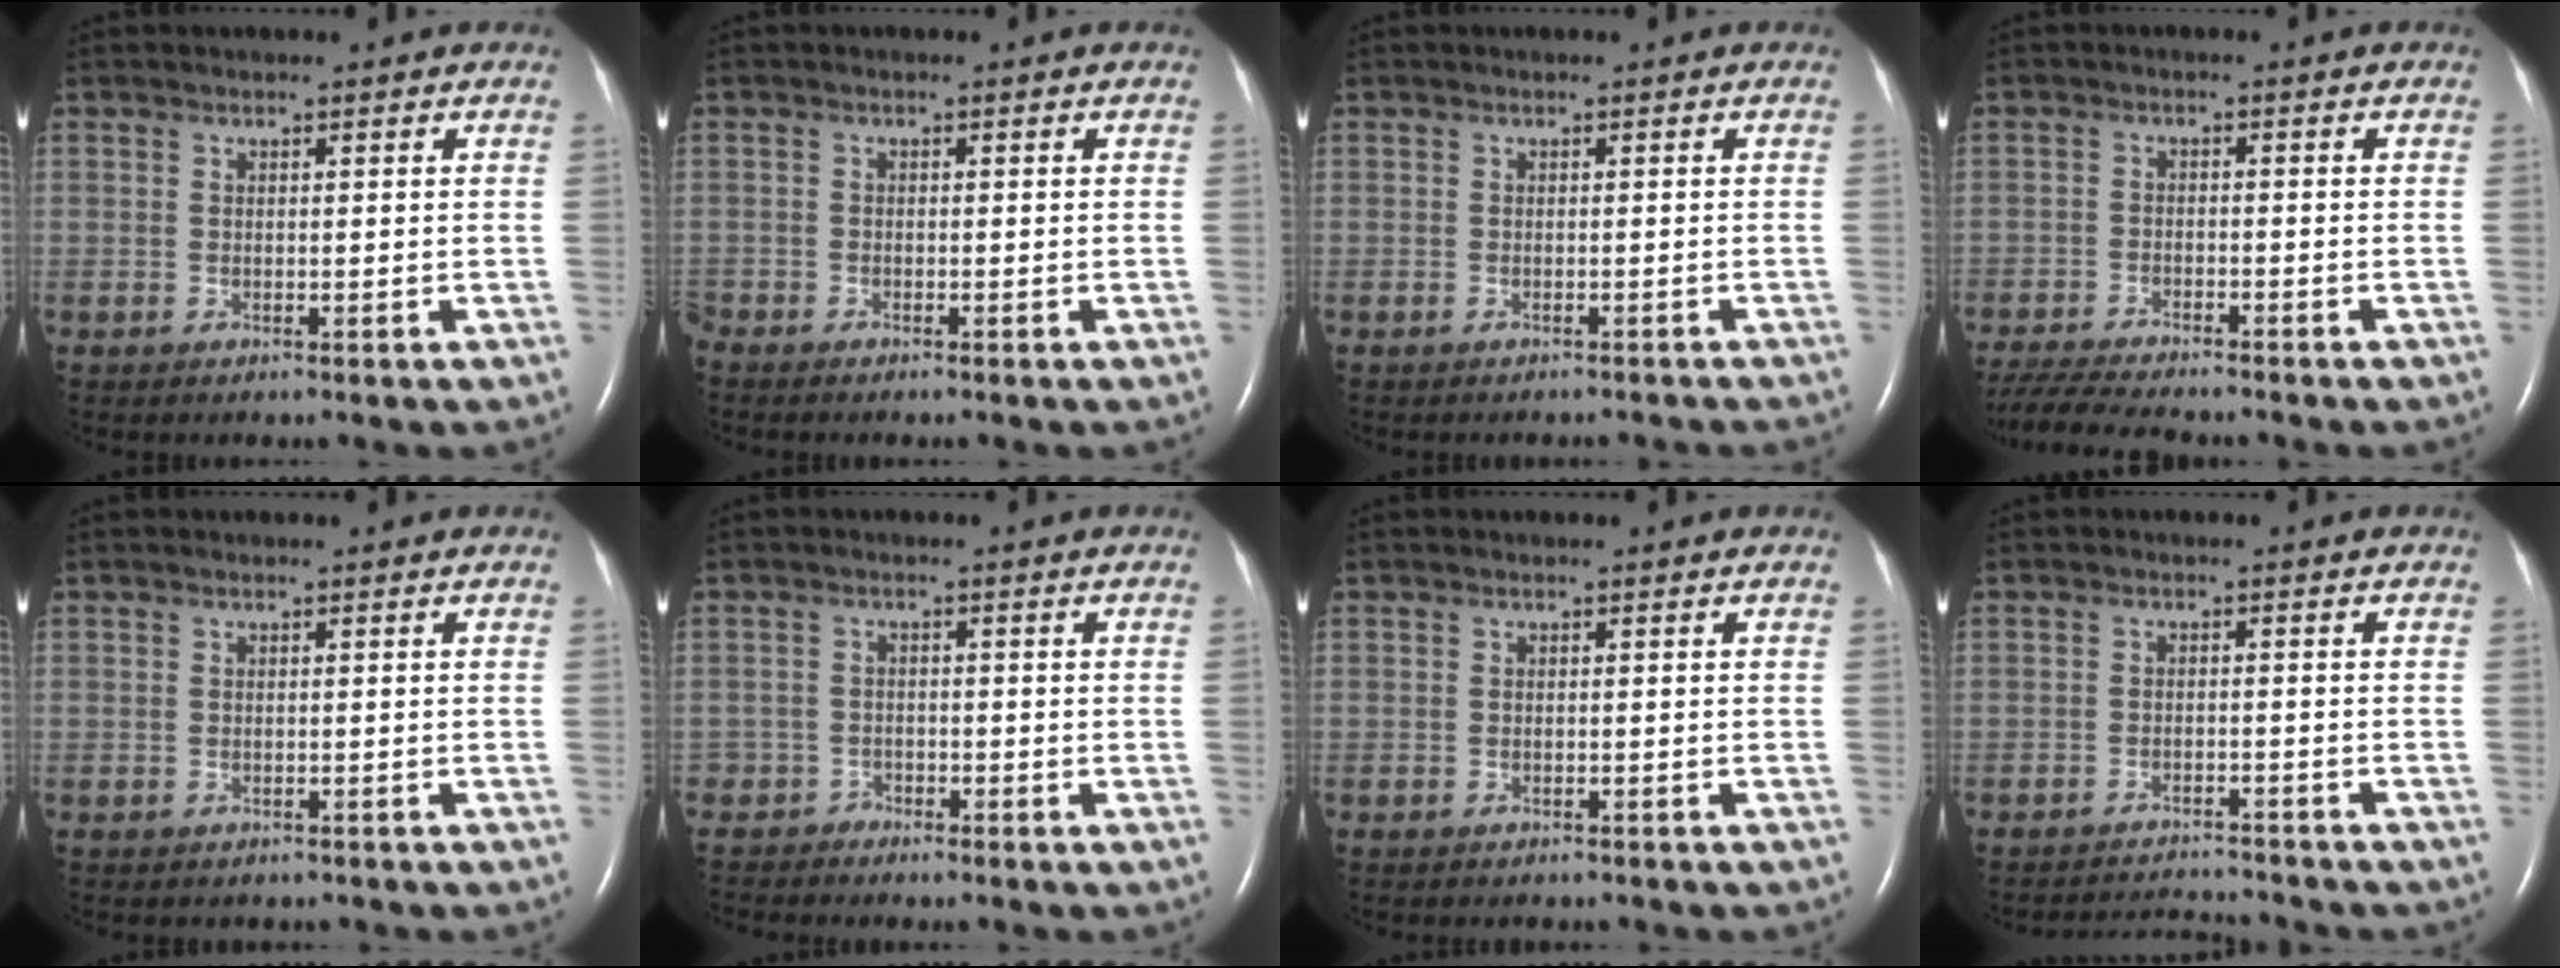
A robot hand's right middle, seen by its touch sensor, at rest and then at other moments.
{"total": 1.0, "force": [-0.9, 0.0, 0.1], "torque": [-0.002, -0.002, -0.019]}
{"total": 3.1, "force": [-2.9, 0.6, 0.8], "torque": [-0.017, -0.006, -0.030]}
{"total": 10.2, "force": [-9.1, 1.0, 4.3], "torque": [-0.074, -0.022, -0.149]}
{"total": 1.3, "force": [-1.2, 0.6, 0.3], "torque": [-0.012, -0.001, -0.012]}
{"total": 0.0}
{"total": 1.9, "force": [-1.8, 0.5, 0.6], "torque": [-0.012, -0.004, -0.019]}
{"total": 5.5, "force": [-5.5, -0.3, -0.3], "torque": [-0.003, -0.005, -0.087]}